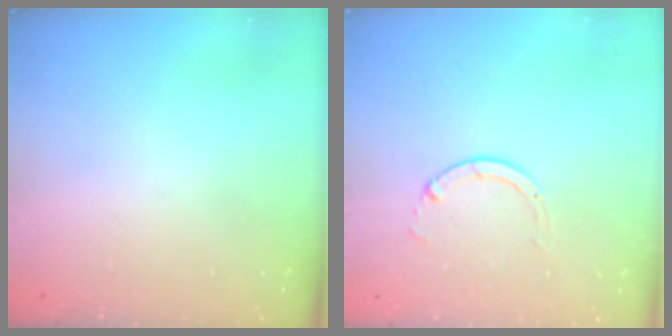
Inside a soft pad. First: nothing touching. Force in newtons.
{"total": 1.3, "press": 1.3, "slide": 0.2}